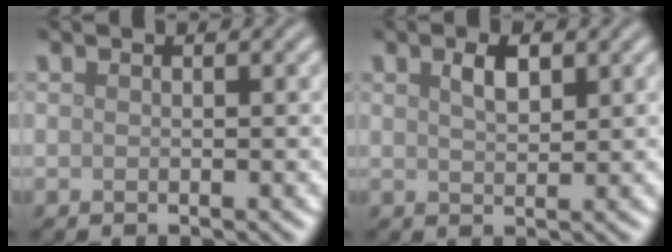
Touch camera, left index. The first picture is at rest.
{"total": 2.1, "force": [1.1, 0.9, 1.6], "torque": [-0.031, 0.003, 0.021]}